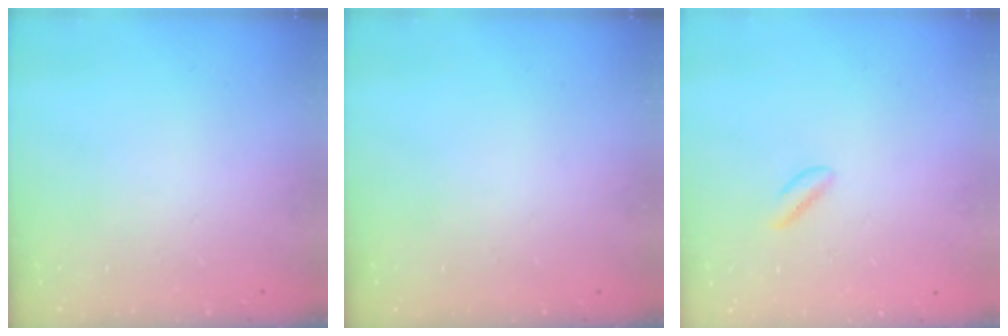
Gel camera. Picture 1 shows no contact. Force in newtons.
{"total": 0.0}
{"total": 1.1, "press": 1.0, "slide": 0.5}